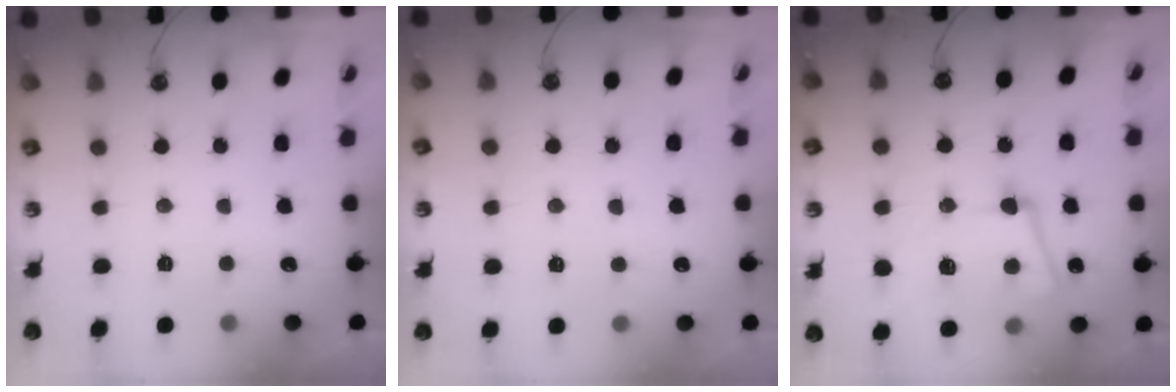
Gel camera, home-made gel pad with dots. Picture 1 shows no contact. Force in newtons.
{"total": 5.2, "press": 5.2, "slide": 0.2}
{"total": 9.5, "press": 9.3, "slide": 1.9}